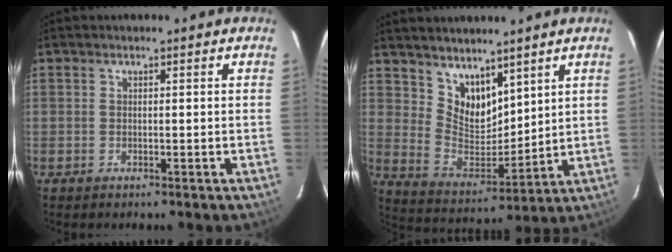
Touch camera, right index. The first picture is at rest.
{"total": 10.0, "force": [7.2, 5.5, 4.1], "torque": [-0.070, -0.001, 0.152]}